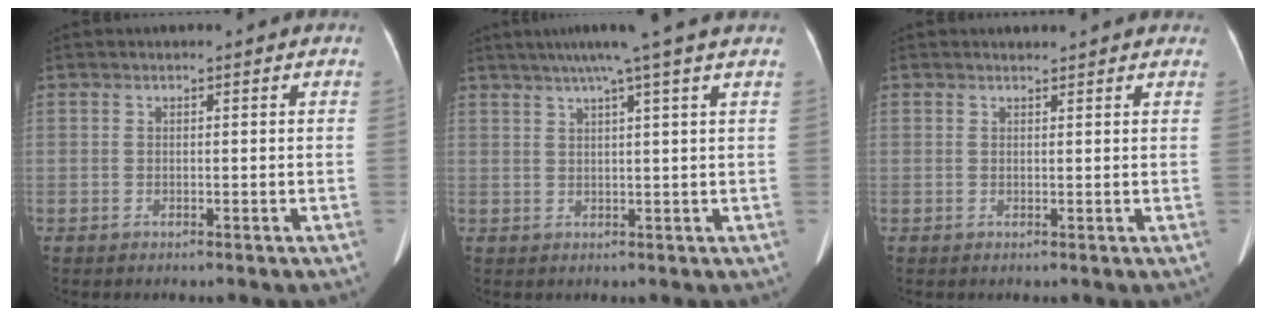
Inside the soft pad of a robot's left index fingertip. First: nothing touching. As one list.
[{"total": 7.4, "force": [5.5, -1.9, 4.6], "torque": [-0.070, 0.019, 0.068]}, {"total": 3.4, "force": [3.2, 0.9, 0.7], "torque": [-0.008, 0.014, 0.031]}]